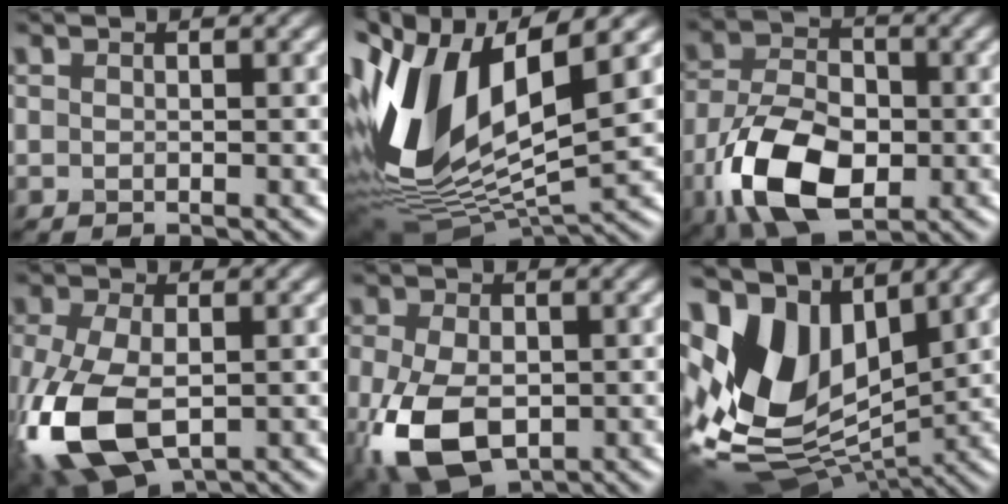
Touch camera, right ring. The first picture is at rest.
{"total": 14.1, "force": [2.3, 6.8, 12.1], "torque": [-0.267, -0.011, 0.044]}
{"total": 10.1, "force": [-3.5, 6.1, 7.3], "torque": [-0.162, -0.012, -0.069]}
{"total": 10.2, "force": [-3.3, 5.7, 7.8], "torque": [-0.196, -0.021, -0.064]}
{"total": 8.4, "force": [-2.4, 5.2, 6.1], "torque": [-0.146, -0.020, -0.046]}
{"total": 12.1, "force": [2.9, 7.8, 8.7], "torque": [-0.197, -0.005, 0.053]}